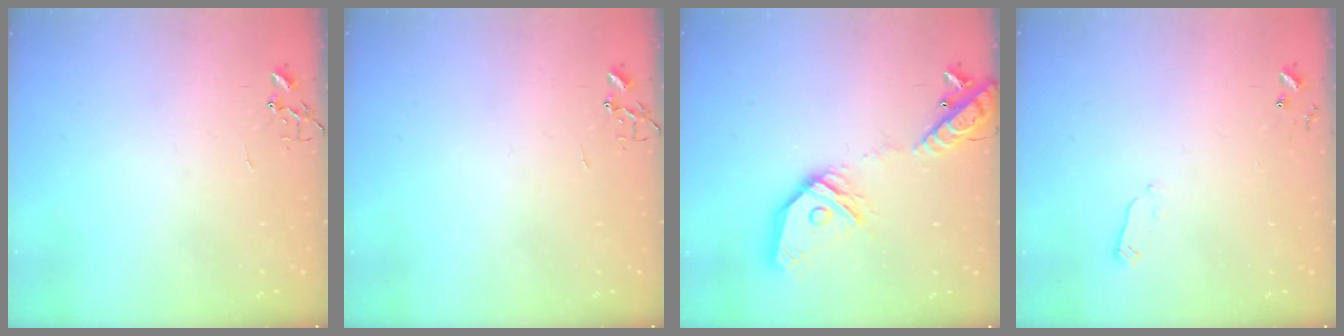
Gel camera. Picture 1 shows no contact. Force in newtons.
{"total": 0.0}
{"total": 21.0, "press": 20.7, "slide": 3.7}
{"total": 3.5, "press": 3.4, "slide": 0.9}